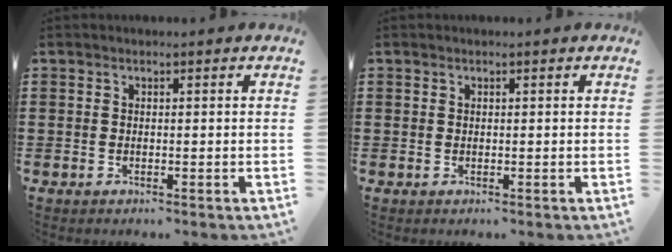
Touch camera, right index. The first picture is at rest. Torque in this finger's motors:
{"motor_torque": [0.31, 0.28, 0.01, -0.01]}